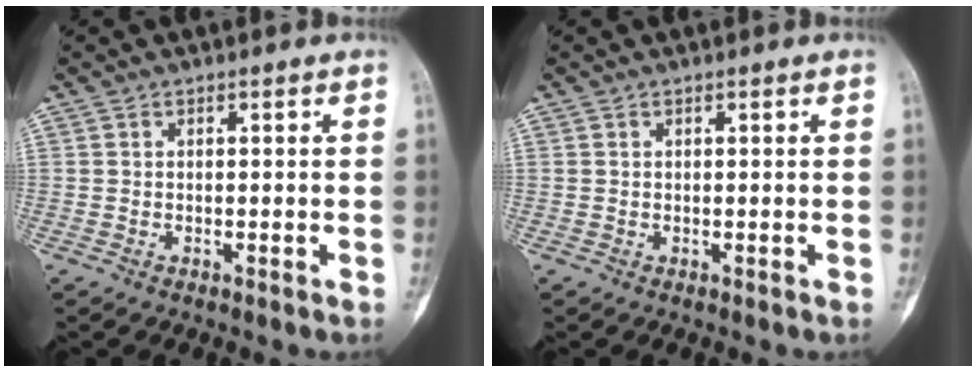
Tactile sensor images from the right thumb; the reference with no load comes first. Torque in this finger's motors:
{"motor_torque": [0.50, 0.33, -0.02, 0.03, 0.06]}